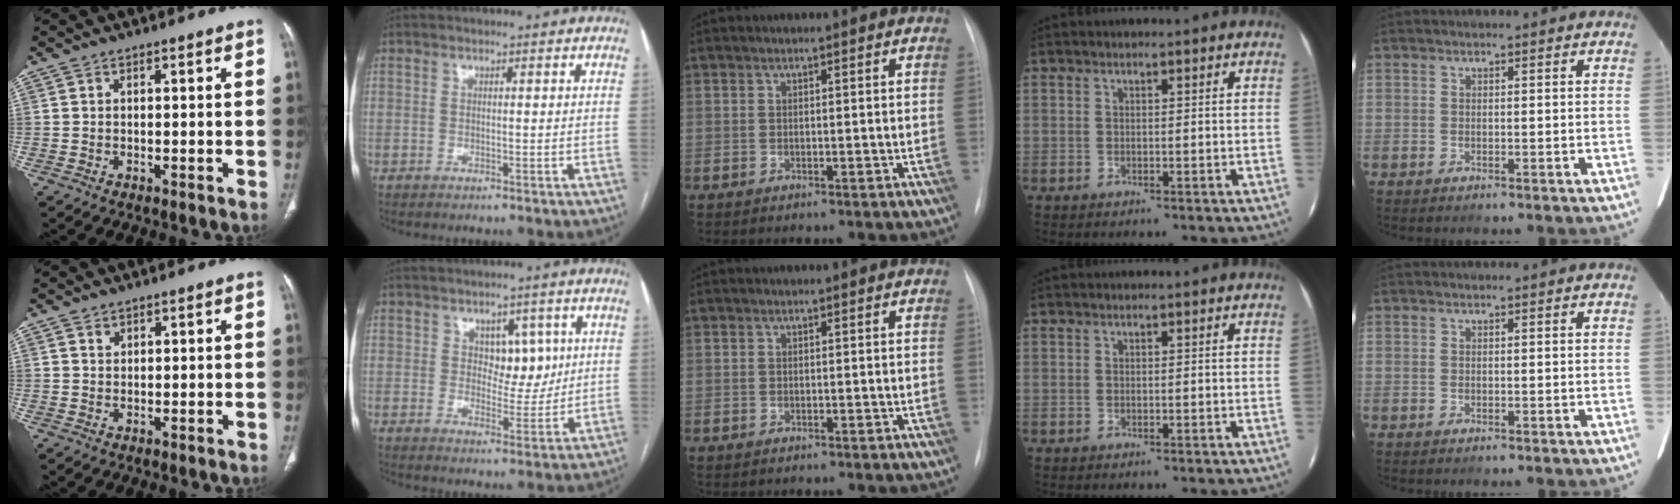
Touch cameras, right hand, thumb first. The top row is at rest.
{"thumb": {"total": 1.1, "force": [0.8, 0.7, 0.3], "torque": [0.001, -0.005, 0.014]}, "index": {"total": 5.4, "force": [1.7, 3.3, 4.0], "torque": [-0.047, 0.004, 0.030]}}